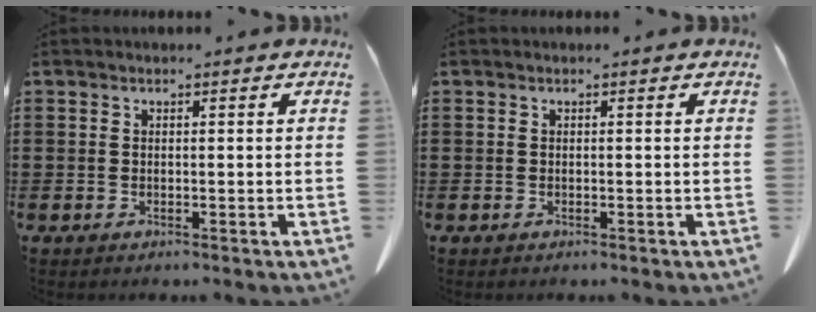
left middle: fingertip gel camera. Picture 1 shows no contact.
{"total": 0.0}